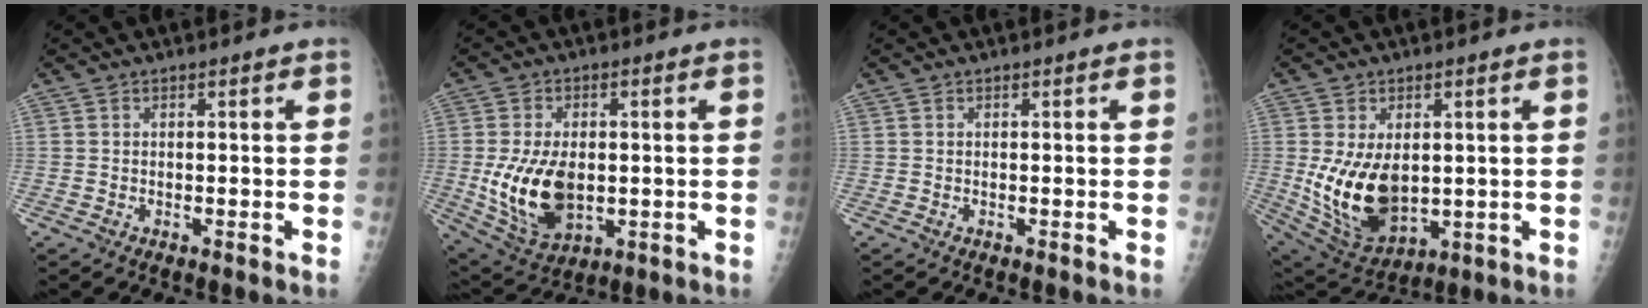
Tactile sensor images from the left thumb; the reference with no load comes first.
{"total": 13.8, "force": [-1.1, 8.4, 10.9], "torque": [-0.196, -0.011, 0.000]}
{"total": 0.0}
{"total": 14.4, "force": [0.1, 9.0, 11.2], "torque": [-0.186, -0.016, 0.031]}